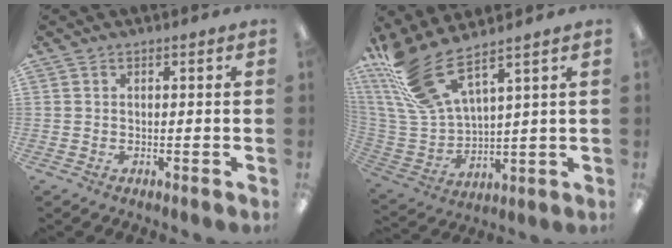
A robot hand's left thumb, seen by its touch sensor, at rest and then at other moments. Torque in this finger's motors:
{"motor_torque": [0.41, 0.31, -0.13, -0.14, 0.14]}